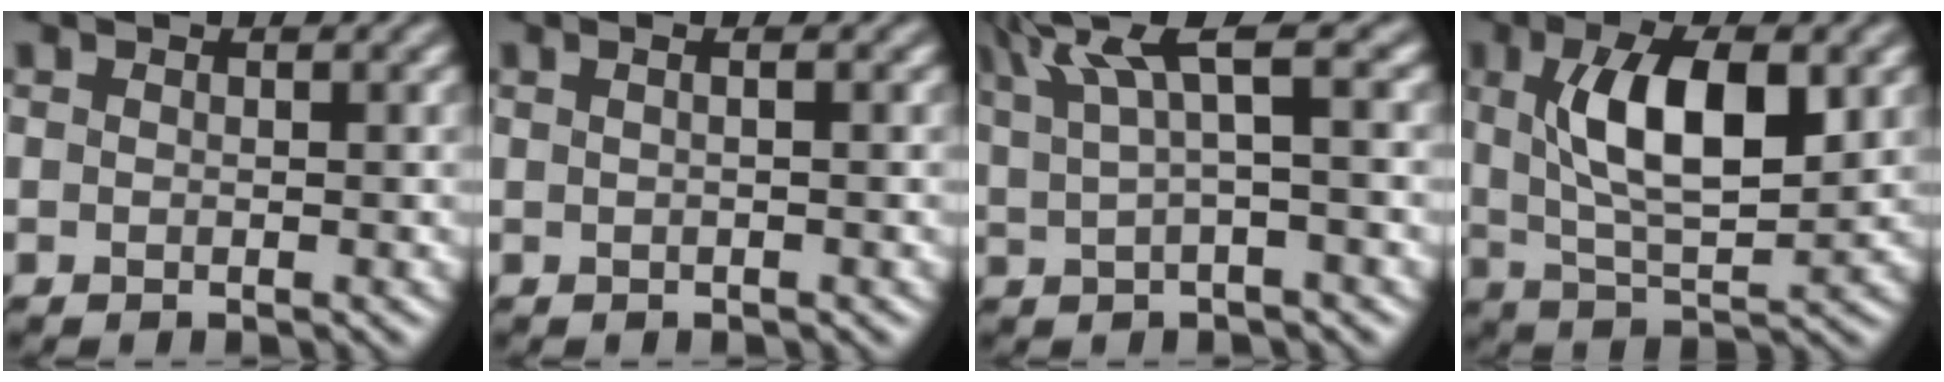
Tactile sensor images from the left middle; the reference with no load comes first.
{"total": 1.1, "force": [0.3, 0.3, 1.0], "torque": [-0.015, -0.003, -0.003]}
{"total": 5.3, "force": [2.9, 1.0, 4.4], "torque": [-0.078, 0.020, 0.054]}
{"total": 8.5, "force": [2.3, 3.2, 7.5], "torque": [-0.136, 0.006, 0.039]}